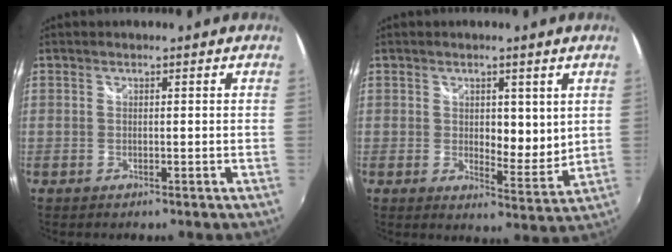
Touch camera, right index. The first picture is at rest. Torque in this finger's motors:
{"motor_torque": [0.90, 1.02, 0.20, 0.02]}